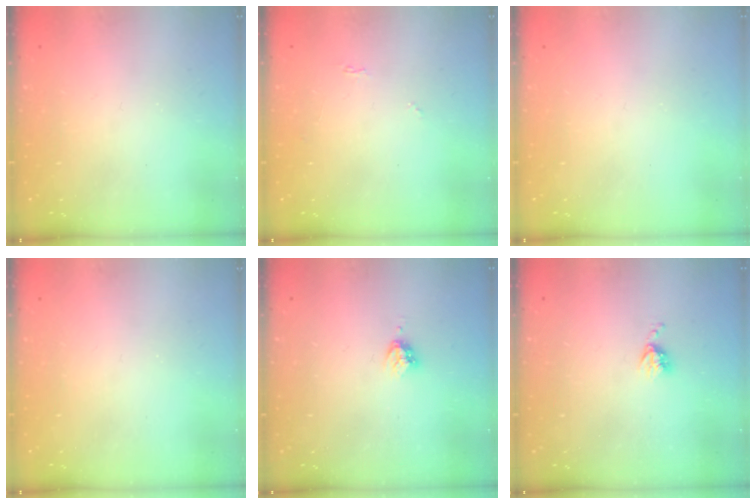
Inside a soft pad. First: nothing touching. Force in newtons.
{"total": 4.1, "press": 4.1, "slide": 0.5}
{"total": 0.0}
{"total": 0.0}
{"total": 3.8, "press": 3.8, "slide": 0.6}
{"total": 3.9, "press": 3.9, "slide": 0.6}